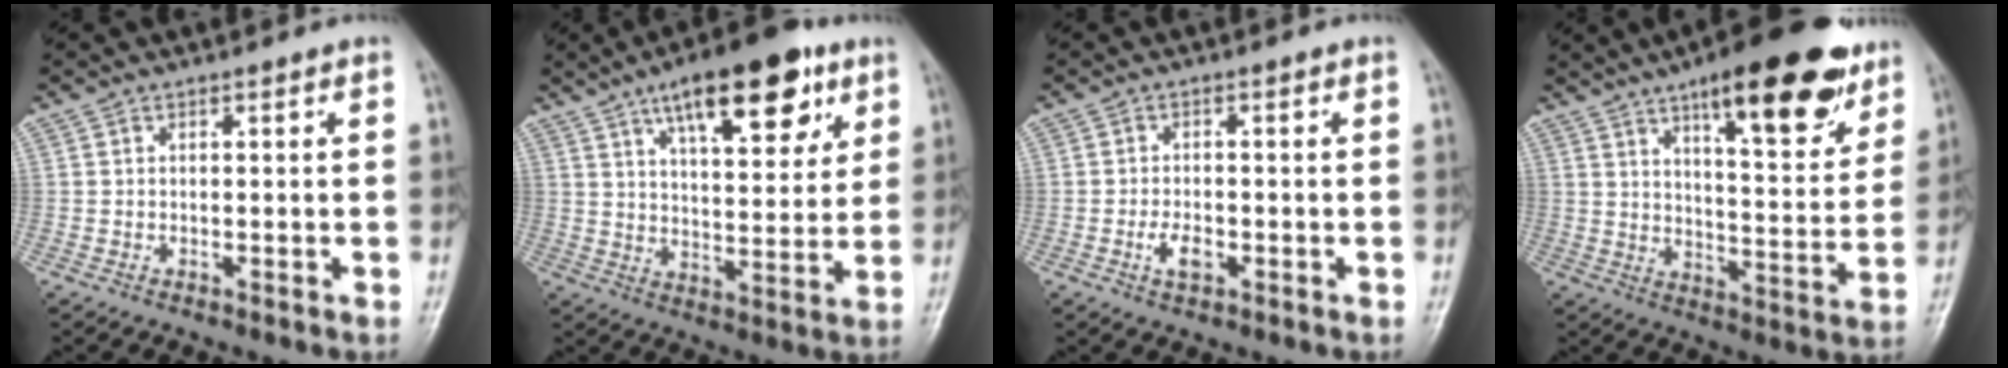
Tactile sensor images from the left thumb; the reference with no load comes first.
{"total": 17.9, "force": [9.7, 7.1, 13.3], "torque": [-0.159, -0.030, 0.149]}
{"total": 3.3, "force": [-1.2, 1.8, 2.5], "torque": [-0.044, 0.004, -0.022]}
{"total": 20.2, "force": [12.3, 6.5, 14.7], "torque": [-0.171, -0.053, 0.182]}